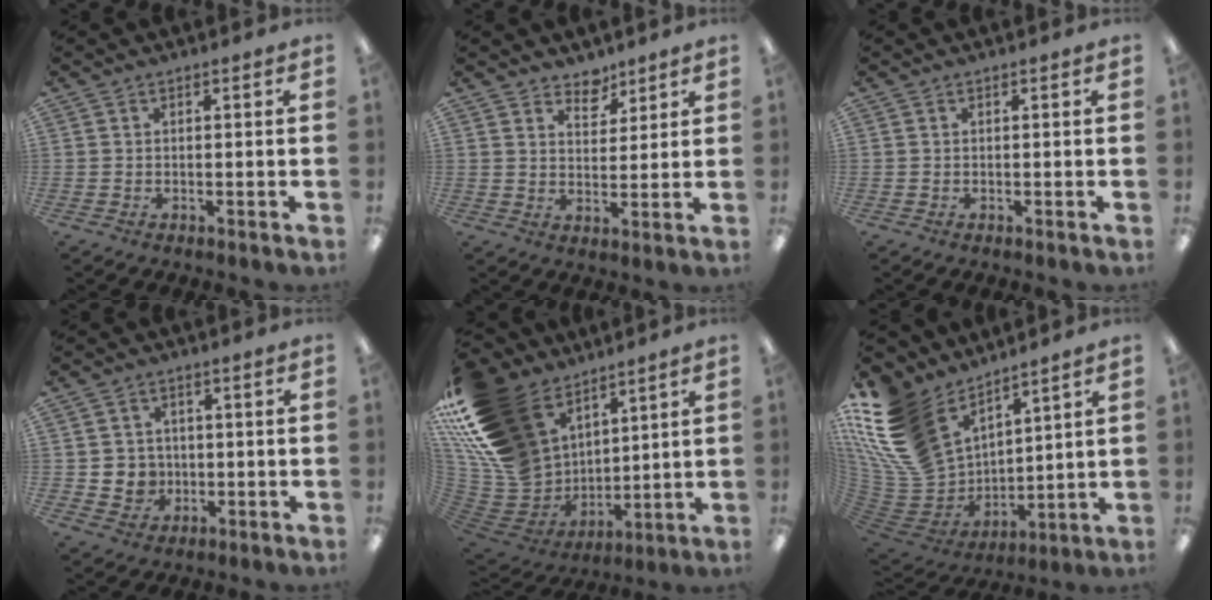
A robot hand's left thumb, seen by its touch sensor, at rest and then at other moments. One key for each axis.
{"total": 5.7, "fx": 4.8, "fy": 2.9, "fz": 0.7, "tx": 0.001, "ty": -0.035, "tz": 0.084}
{"total": 0.0}
{"total": 5.1, "fx": -0.1, "fy": 5.0, "fz": 0.7, "tx": -0.010, "ty": 0.005, "tz": 0.002}
{"total": 24.8, "fx": 13.0, "fy": 16.7, "fz": 13.0, "tx": -0.279, "ty": -0.087, "tz": 0.266}
{"total": 21.9, "fx": 12.4, "fy": 13.8, "fz": 11.6, "tx": -0.260, "ty": -0.076, "tz": 0.238}